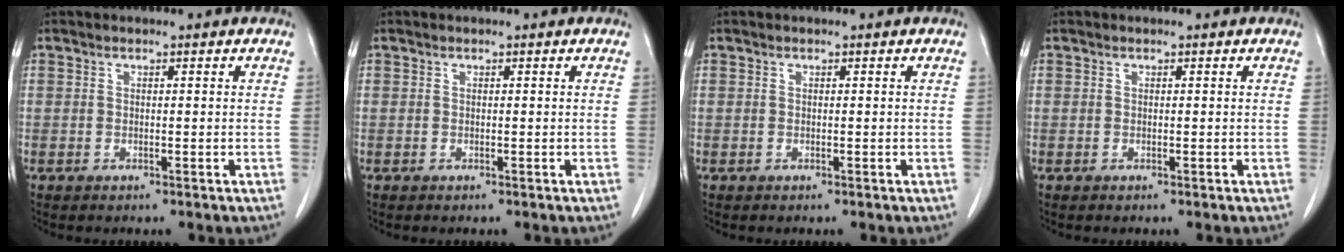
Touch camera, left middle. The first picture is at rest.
{"total": 0.0}
{"total": 0.0}
{"total": 0.0}